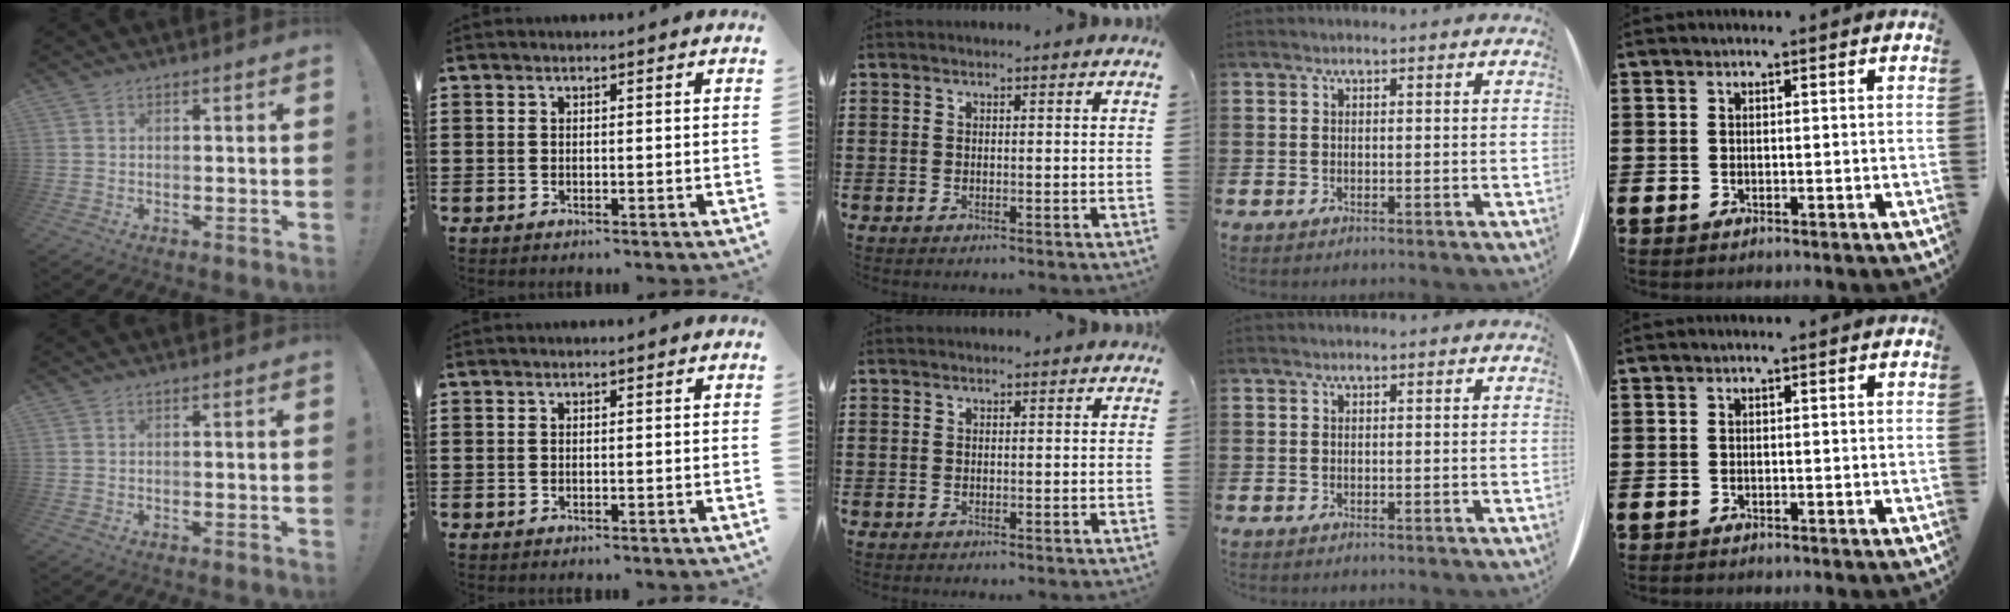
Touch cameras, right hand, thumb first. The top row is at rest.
{}